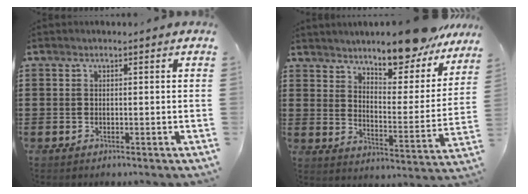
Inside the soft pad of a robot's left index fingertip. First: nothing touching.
{"total": 9.8, "force": [9.3, 1.1, 3.1], "torque": [-0.056, -0.071, 0.162]}